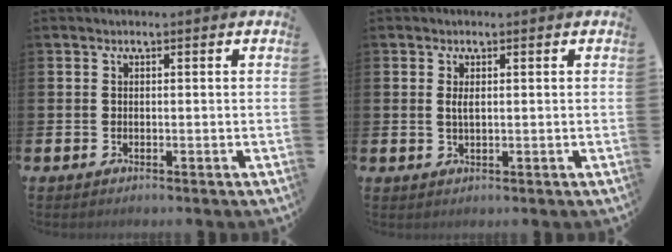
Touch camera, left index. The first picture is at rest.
{"total": 1.5, "force": [0.4, 0.4, 1.4], "torque": [-0.022, 0.001, 0.005]}